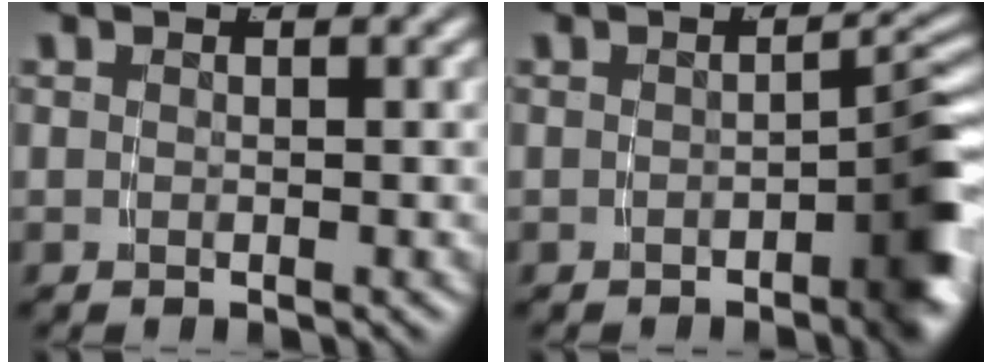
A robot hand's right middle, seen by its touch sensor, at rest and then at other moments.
{"total": 3.9, "force": [-1.7, 0.8, 3.4], "torque": [-0.039, 0.000, -0.029]}